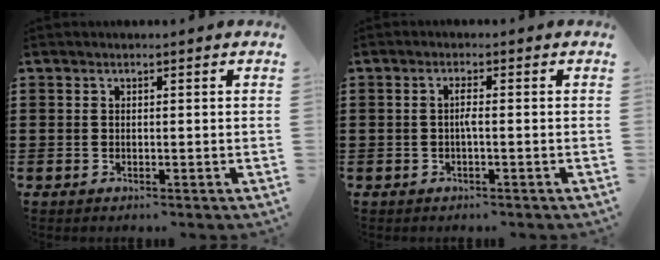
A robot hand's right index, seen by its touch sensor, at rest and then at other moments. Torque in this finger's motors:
{"motor_torque": [0.61, -0.30, 0.27, 0.08]}